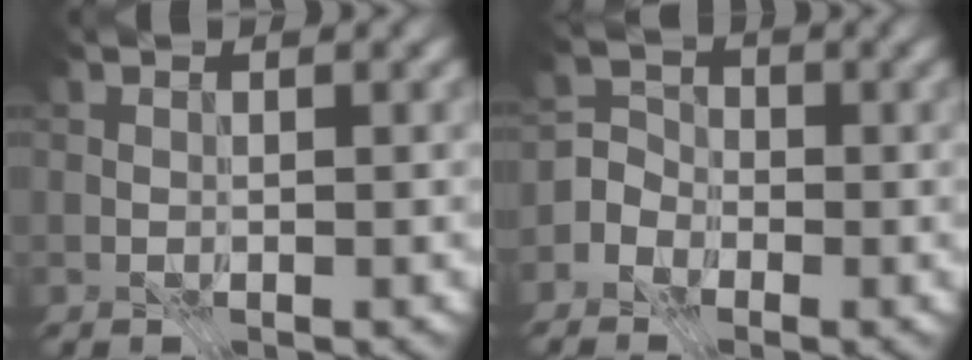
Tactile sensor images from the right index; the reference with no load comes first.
{"total": 4.5, "force": [-2.6, 3.7, 0.3], "torque": [0.016, 0.010, -0.072]}